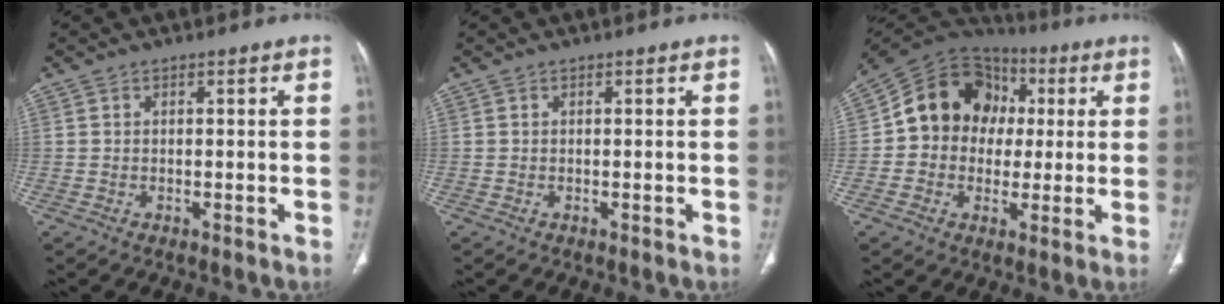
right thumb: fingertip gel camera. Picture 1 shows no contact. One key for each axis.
{"total": 0.0}
{"total": 16.0, "fx": 1.6, "fy": 13.6, "fz": 8.1, "tx": -0.101, "ty": 0.033, "tz": 0.022}